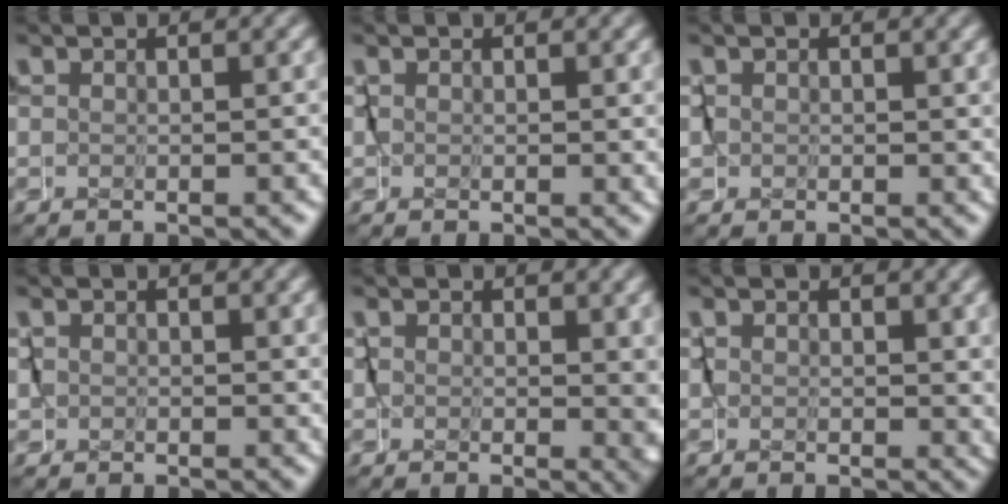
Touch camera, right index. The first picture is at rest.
{"total": 0.6, "force": [0.1, 0.4, 0.5], "torque": [-0.006, -0.004, 0.002]}
{"total": 2.4, "force": [-0.1, 2.2, 1.0], "torque": [-0.027, -0.005, -0.005]}
{"total": 1.9, "force": [0.0, 1.7, 0.9], "torque": [-0.020, -0.003, -0.002]}
{"total": 2.2, "force": [0.4, 1.1, 1.9], "torque": [-0.015, -0.011, 0.008]}
{"total": 1.3, "force": [0.3, 1.0, 0.9], "torque": [-0.011, -0.006, 0.006]}